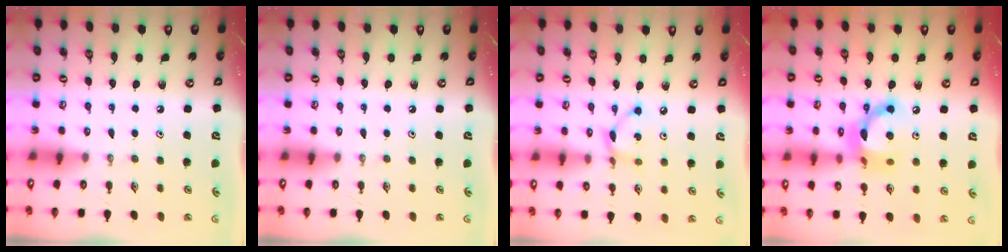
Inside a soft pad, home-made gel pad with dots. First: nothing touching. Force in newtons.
{"total": 0.0}
{"total": 5.9, "press": 5.9, "slide": 0.1}
{"total": 12.7, "press": 12.7, "slide": 0.6}